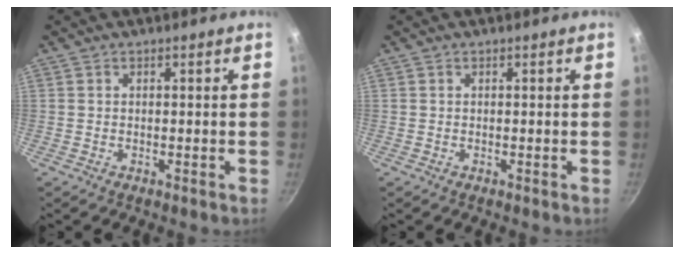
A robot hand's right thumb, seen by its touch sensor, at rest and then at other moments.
{"total": 0.0}